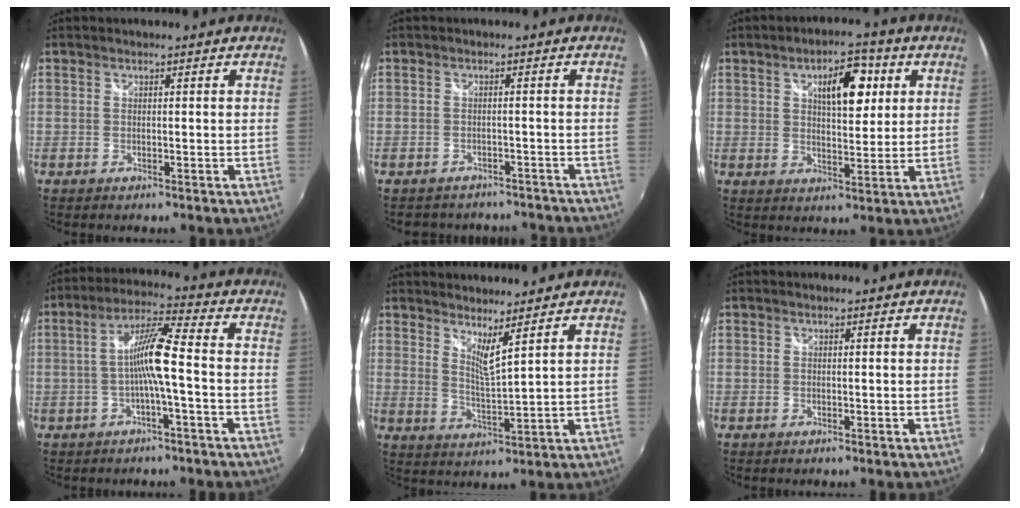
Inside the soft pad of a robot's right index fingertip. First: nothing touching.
{"total": 9.4, "force": [-8.0, 4.3, 2.3], "torque": [-0.053, 0.003, -0.099]}
{"total": 9.5, "force": [3.6, 4.2, 7.7], "torque": [-0.113, 0.020, 0.058]}
{"total": 8.0, "force": [-2.0, 0.1, 7.7], "torque": [-0.158, 0.014, -0.032]}
{"total": 5.0, "force": [4.1, -0.2, 2.8], "torque": [-0.044, -0.012, 0.065]}
{"total": 0.0}